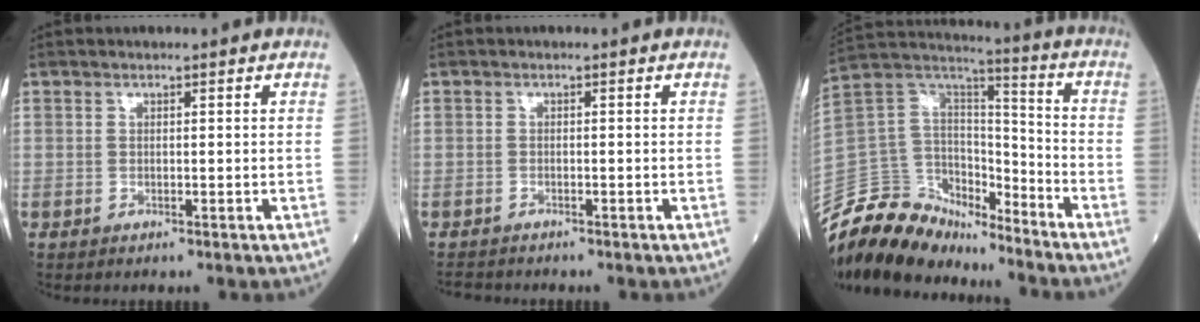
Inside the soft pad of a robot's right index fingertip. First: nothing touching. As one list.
[{"total": 1.9, "force": [-1.8, 0.7, 0.0], "torque": [-0.004, -0.003, -0.032]}, {"total": 20.0, "force": [-17.9, 7.2, 5.4], "torque": [-0.123, 0.047, -0.317]}]